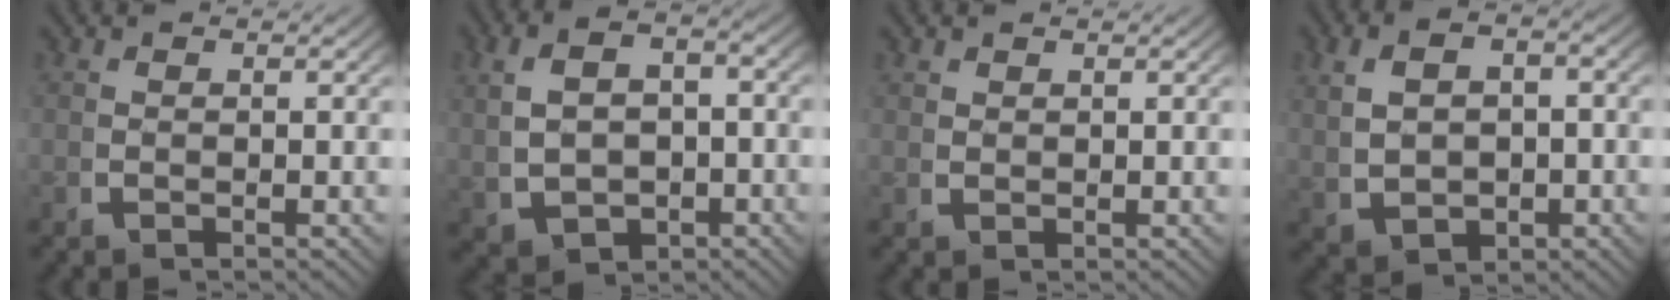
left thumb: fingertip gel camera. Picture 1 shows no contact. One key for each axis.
{"total": 6.4, "fx": -0.5, "fy": 4.6, "fz": 4.4, "tx": -0.073, "ty": -0.011, "tz": 0.003}
{"total": 0.9, "fx": 0.8, "fy": 0.3, "fz": 0.1, "tx": 0.006, "ty": 0.004, "tz": 0.019}
{"total": 5.9, "fx": 0.0, "fy": 4.2, "fz": 4.2, "tx": -0.074, "ty": -0.013, "tz": 0.013}